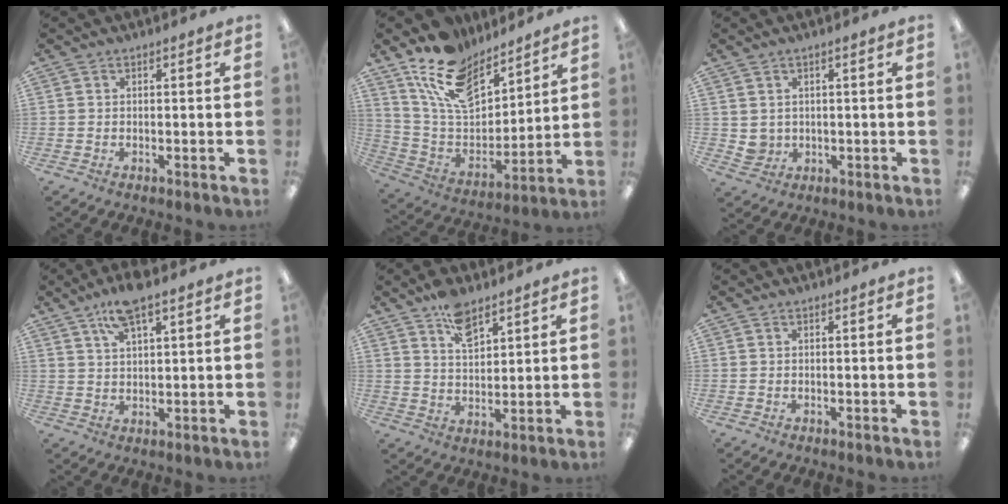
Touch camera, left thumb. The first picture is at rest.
{"total": 16.6, "force": [11.9, 8.5, 7.7], "torque": [-0.162, -0.062, 0.223]}
{"total": 2.7, "force": [0.9, 2.5, 0.7], "torque": [-0.017, 0.001, 0.018]}
{"total": 7.6, "force": [5.2, 2.2, 5.0], "torque": [-0.091, -0.014, 0.090]}
{"total": 8.2, "force": [5.6, 3.9, 4.5], "torque": [-0.071, -0.027, 0.098]}
{"total": 0.0}